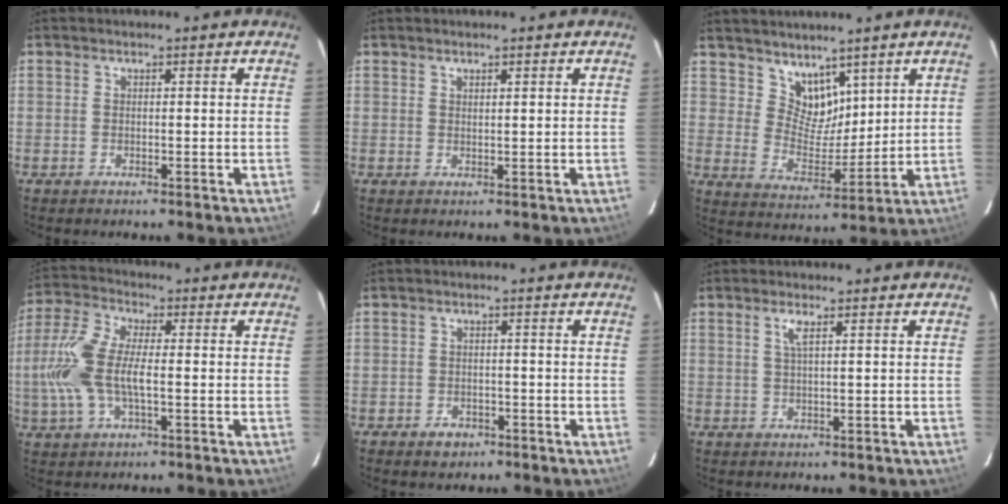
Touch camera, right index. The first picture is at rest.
{"total": 0.9, "force": [0.8, 0.1, 0.4], "torque": [-0.007, 0.000, 0.014]}
{"total": 7.6, "force": [5.6, 4.6, 2.2], "torque": [-0.029, -0.003, 0.111]}
{"total": 11.8, "force": [-1.4, 5.0, 10.6], "torque": [-0.246, 0.009, -0.032]}
{"total": 3.5, "force": [-2.3, 2.5, 0.9], "torque": [-0.027, 0.007, -0.033]}
{"total": 1.8, "force": [0.8, 0.0, 1.6], "torque": [-0.034, 0.001, 0.015]}